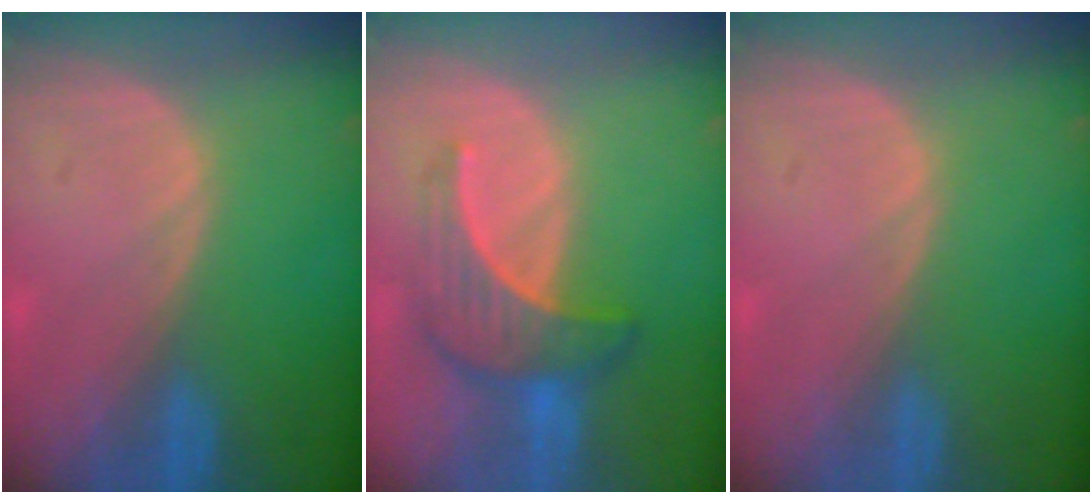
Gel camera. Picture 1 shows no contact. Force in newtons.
{"total": 7.1, "press": 6.6, "slide": 2.6}
{"total": 0.0}